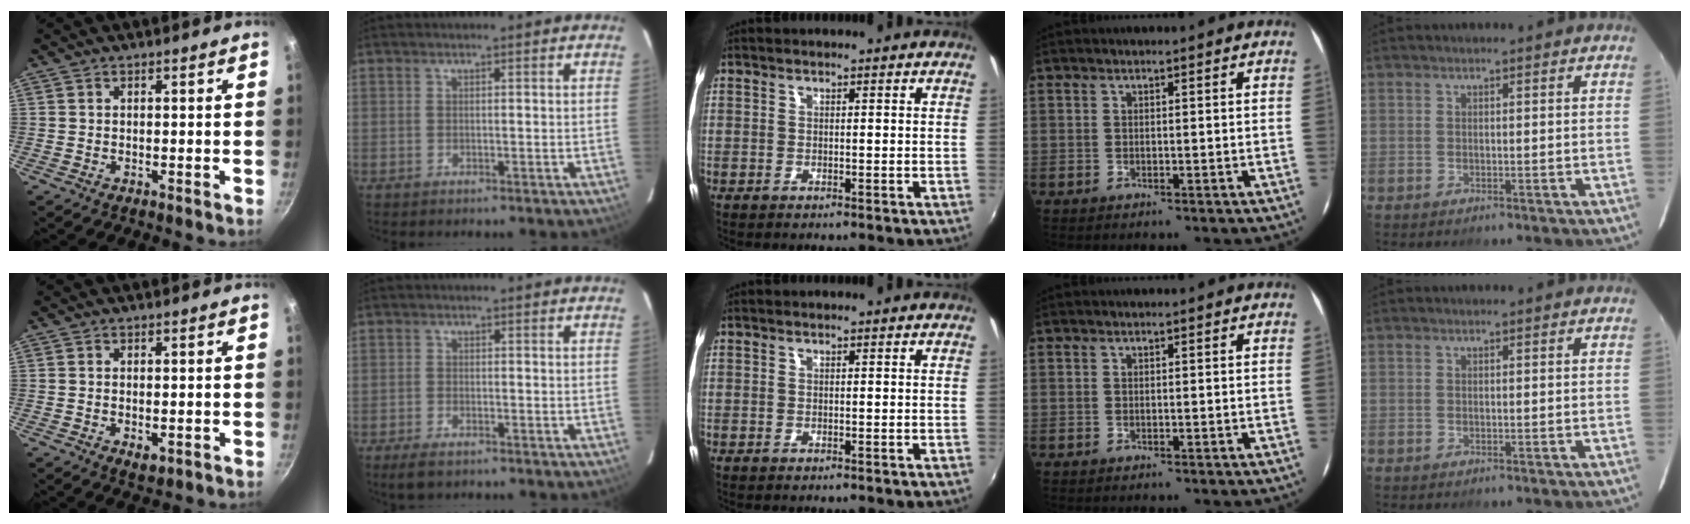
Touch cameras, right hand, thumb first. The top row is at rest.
{"thumb": {"total": 2.7, "force": [-0.6, 1.5, 2.2], "torque": [-0.035, -0.008, -0.008]}, "index": {"total": 3.5, "force": [-2.6, 1.3, 1.9], "torque": [-0.051, -0.010, -0.047]}}